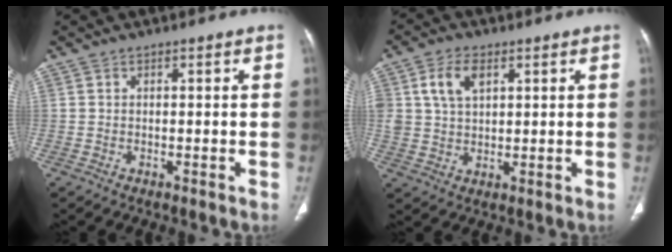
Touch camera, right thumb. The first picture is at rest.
{"total": 6.9, "force": [2.7, 4.4, 4.6], "torque": [-0.079, -0.005, 0.056]}